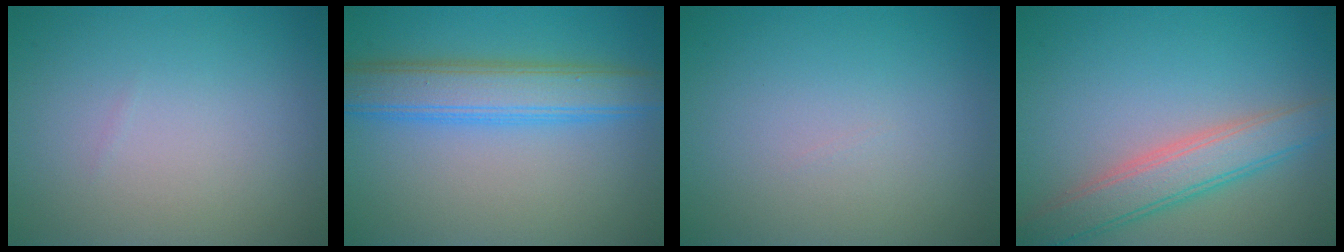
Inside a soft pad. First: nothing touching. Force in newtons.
{"total": 5.4, "press": 5.4, "slide": 0.1}
{"total": 0.0}
{"total": 4.6, "press": 4.6, "slide": 0.3}